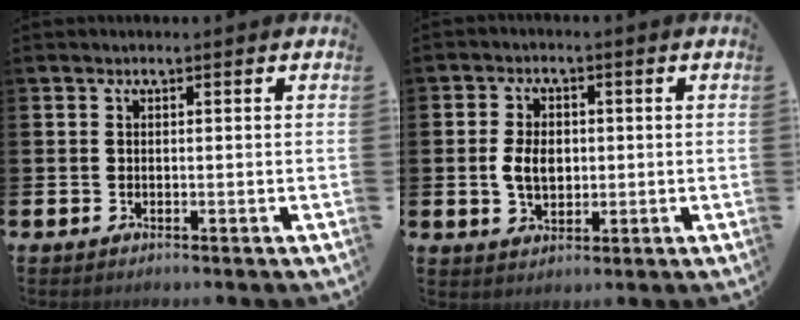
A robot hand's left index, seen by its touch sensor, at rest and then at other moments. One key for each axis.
{"total": 4.7, "fx": 0.2, "fy": 3.2, "fz": 3.4, "tx": -0.063, "ty": 0.004, "tz": -0.005}